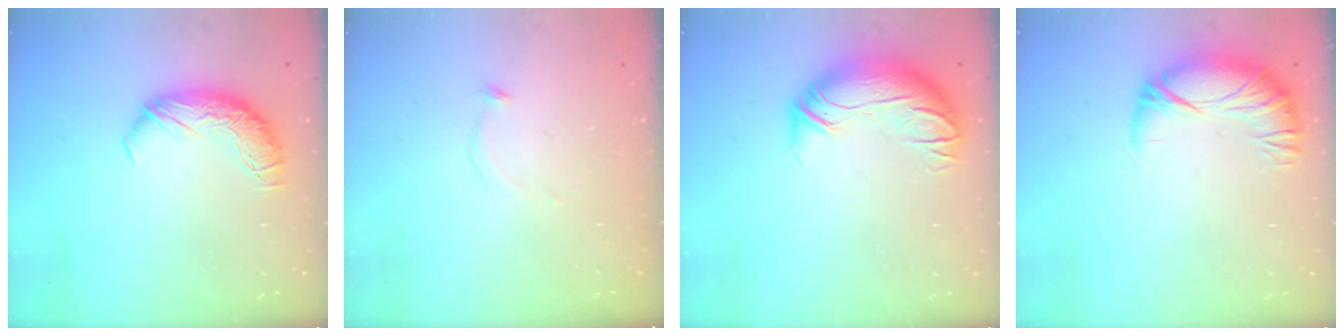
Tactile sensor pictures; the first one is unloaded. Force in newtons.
{"total": 9.9, "press": 9.9, "slide": 0.1}
{"total": 3.0, "press": 0.4, "slide": 2.9}
{"total": 4.0, "press": 3.4, "slide": 2.1}